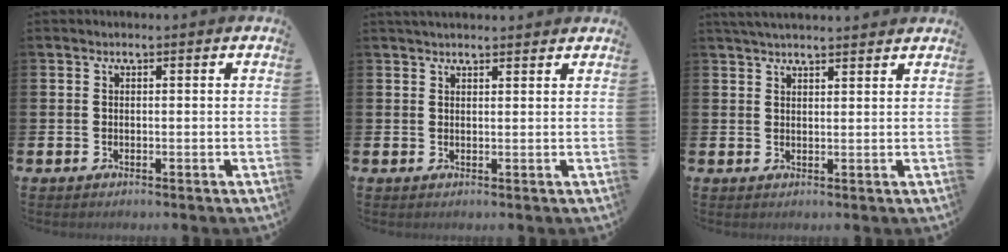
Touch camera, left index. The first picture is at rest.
{"total": 1.9, "force": [1.8, 0.3, 0.4], "torque": [-0.004, -0.004, 0.031]}
{"total": 2.9, "force": [2.8, 0.3, 0.7], "torque": [-0.020, -0.005, 0.053]}